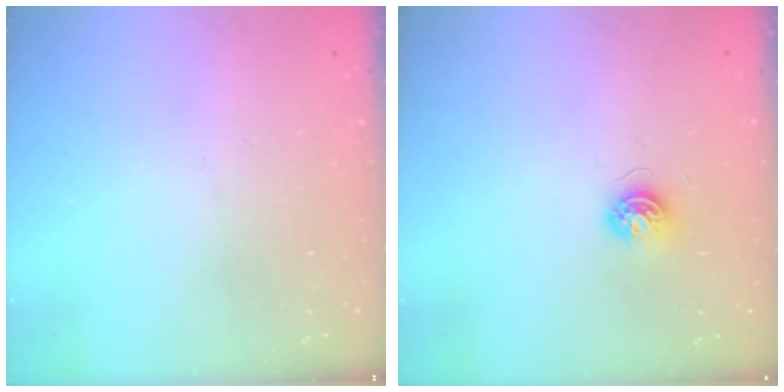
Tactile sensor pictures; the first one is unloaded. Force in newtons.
{"total": 5.4, "press": 5.4, "slide": 0.5}